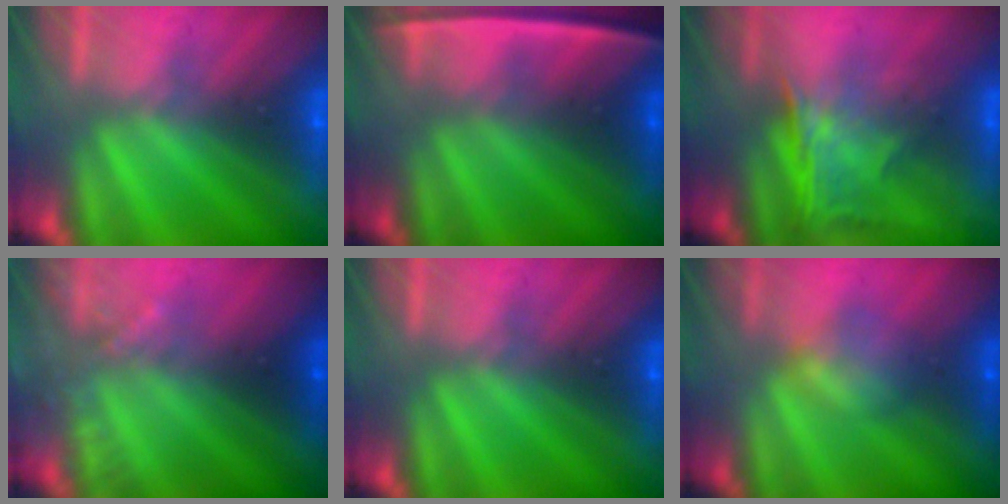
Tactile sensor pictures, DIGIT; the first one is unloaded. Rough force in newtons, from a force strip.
{"total": 2.4}
{"total": 1.3}
{"total": 2.1}
{"total": 0.0}
{"total": 2.3}